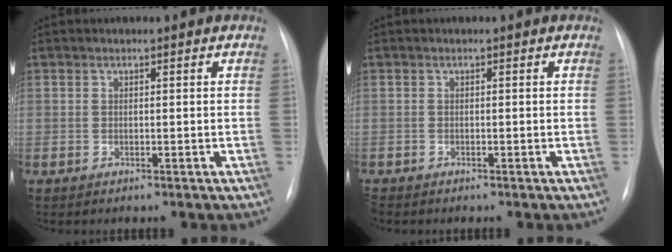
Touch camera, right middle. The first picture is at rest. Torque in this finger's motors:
{"motor_torque": [-0.02, 0.02, 0.02, 0.01]}